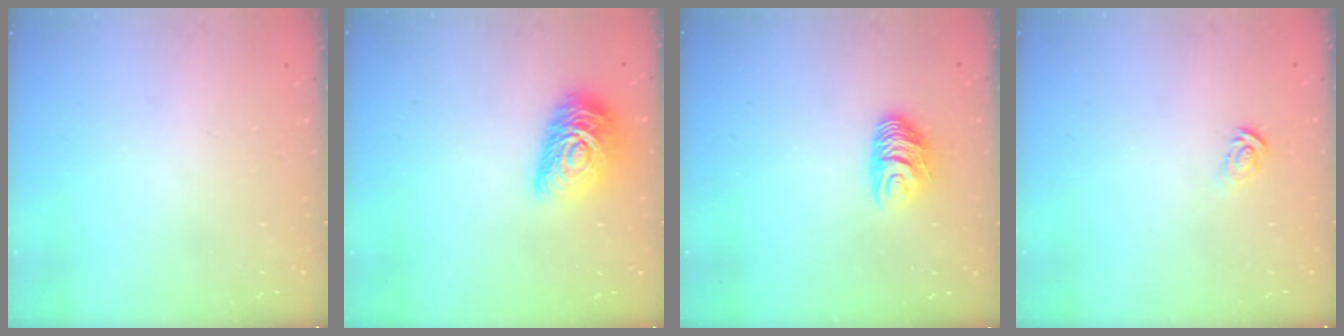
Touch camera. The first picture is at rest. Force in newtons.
{"total": 14.0, "press": 14.0, "slide": 1.1}
{"total": 7.6, "press": 7.6, "slide": 0.8}
{"total": 2.9, "press": 2.9, "slide": 0.2}